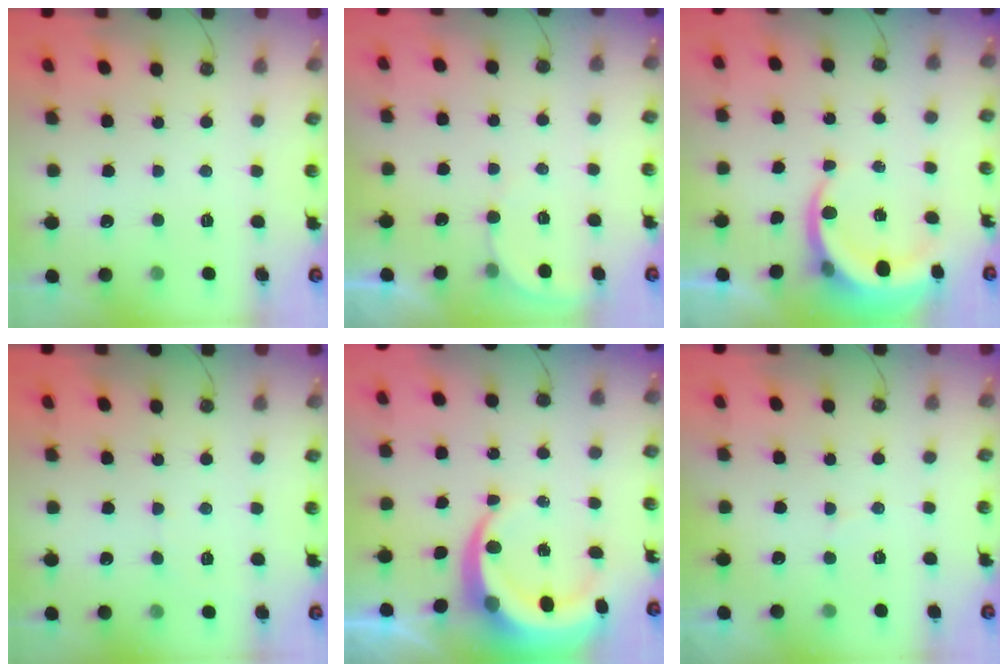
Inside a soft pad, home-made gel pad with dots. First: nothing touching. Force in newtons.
{"total": 2.6, "press": 2.6, "slide": 0.2}
{"total": 5.3, "press": 5.2, "slide": 0.4}
{"total": 3.6, "press": 3.6, "slide": 0.5}
{"total": 8.2, "press": 8.2, "slide": 1.1}
{"total": 2.7, "press": 2.4, "slide": 1.2}